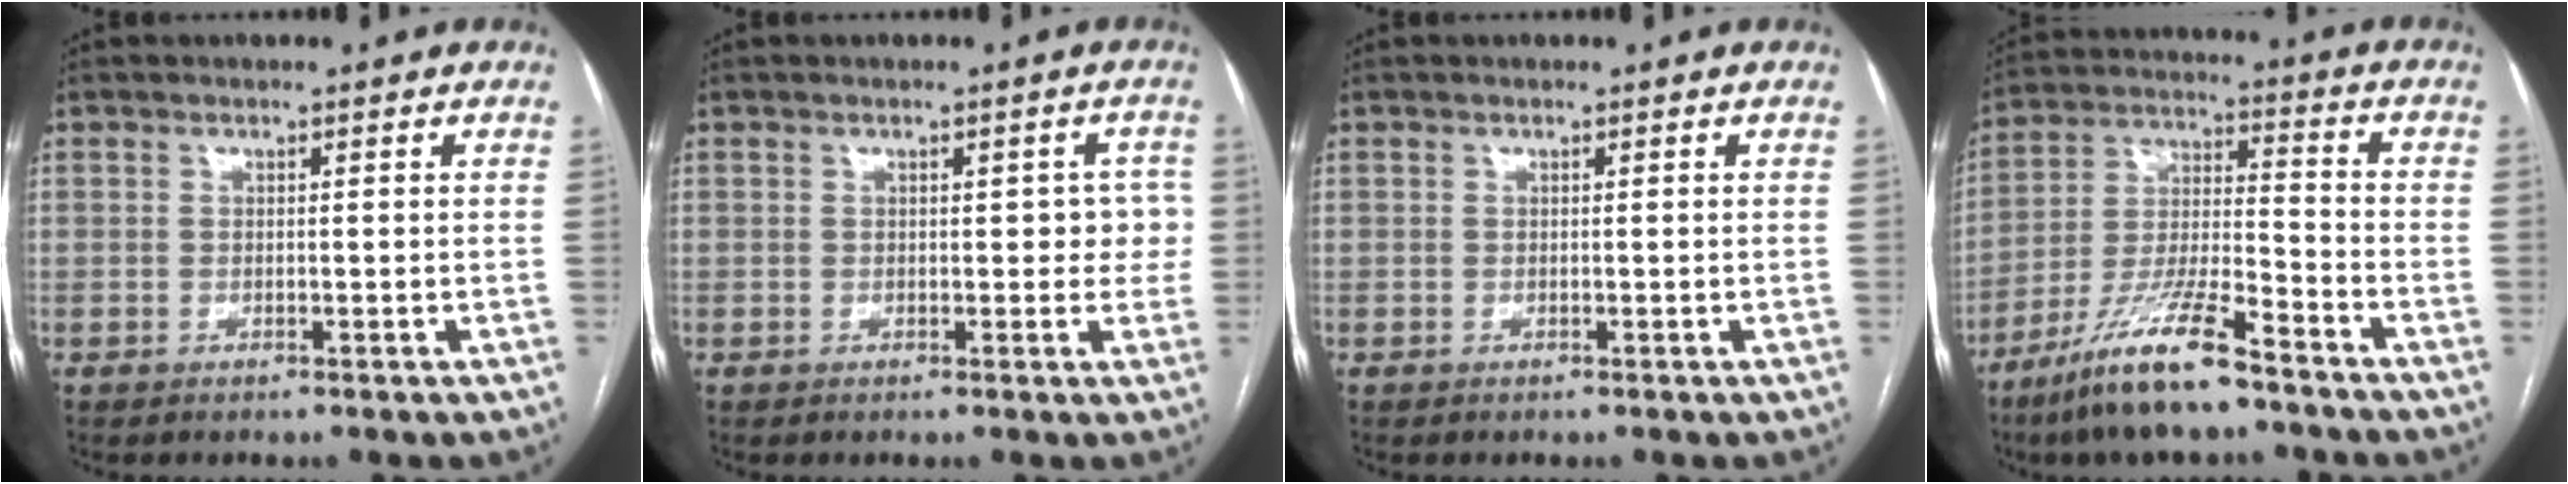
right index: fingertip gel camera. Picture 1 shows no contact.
{"total": 3.5, "force": [0.3, 2.1, 2.8], "torque": [-0.019, 0.021, 0.004]}
{"total": 0.0}
{"total": 13.5, "force": [-9.5, 1.8, 9.4], "torque": [-0.191, -0.017, -0.176]}